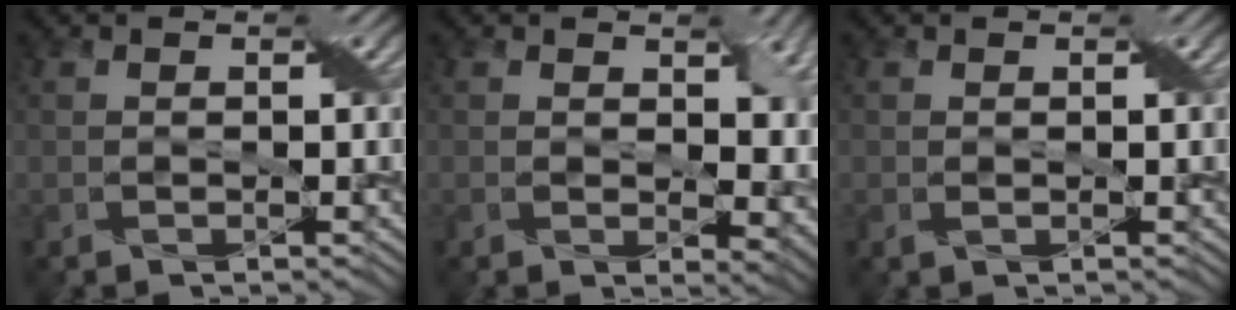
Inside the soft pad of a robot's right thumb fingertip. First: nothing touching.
{"total": 7.0, "force": [2.0, 4.3, 5.1], "torque": [-0.084, -0.017, 0.034]}
{"total": 0.6, "force": [0.0, 0.4, 0.4], "torque": [-0.008, 0.001, 0.002]}